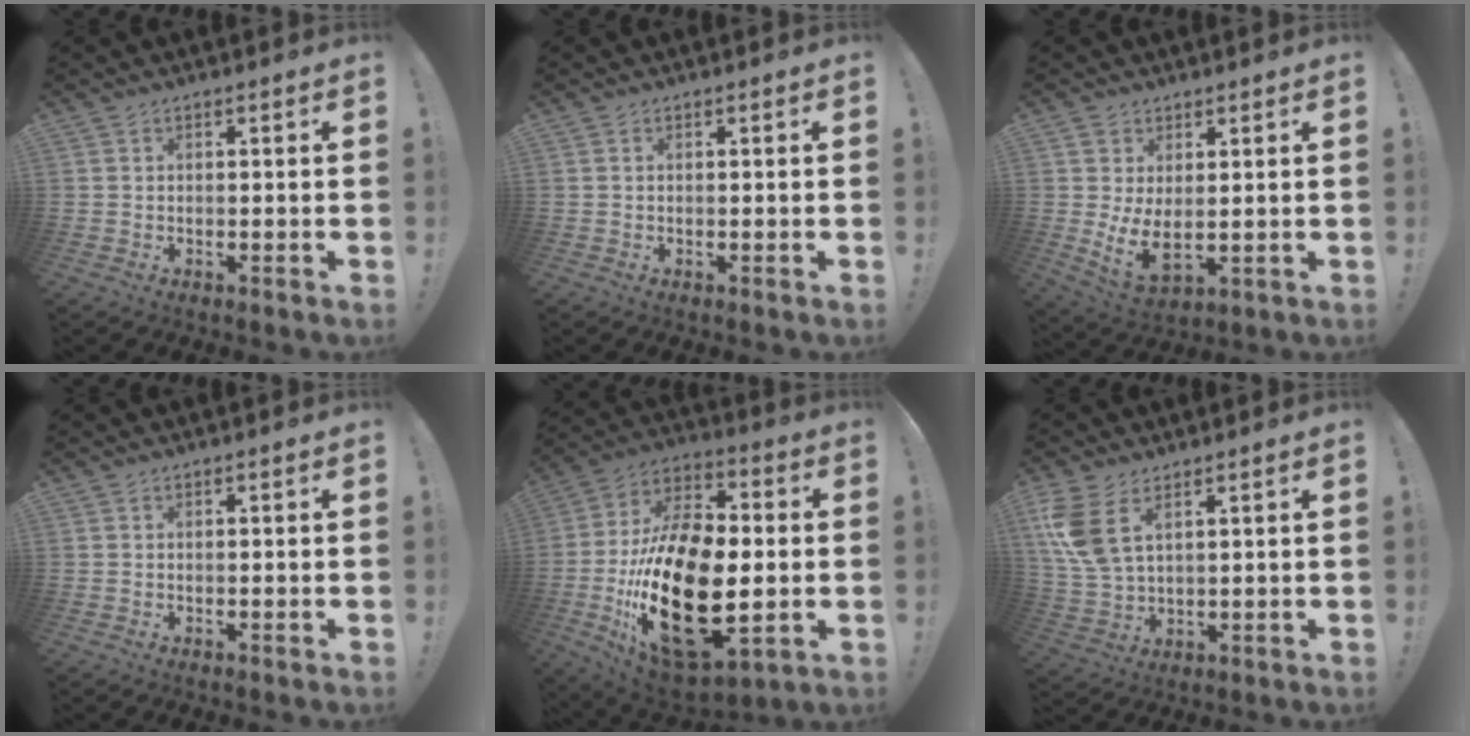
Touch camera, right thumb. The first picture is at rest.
{"total": 0.0}
{"total": 6.8, "force": [2.2, 3.8, 5.1], "torque": [-0.091, -0.023, 0.047]}
{"total": 0.0}
{"total": 30.2, "force": [-4.8, 16.7, 24.7], "torque": [-0.474, 0.019, -0.066]}
{"total": 9.8, "force": [4.9, 4.6, 7.1], "torque": [-0.148, -0.023, 0.093]}